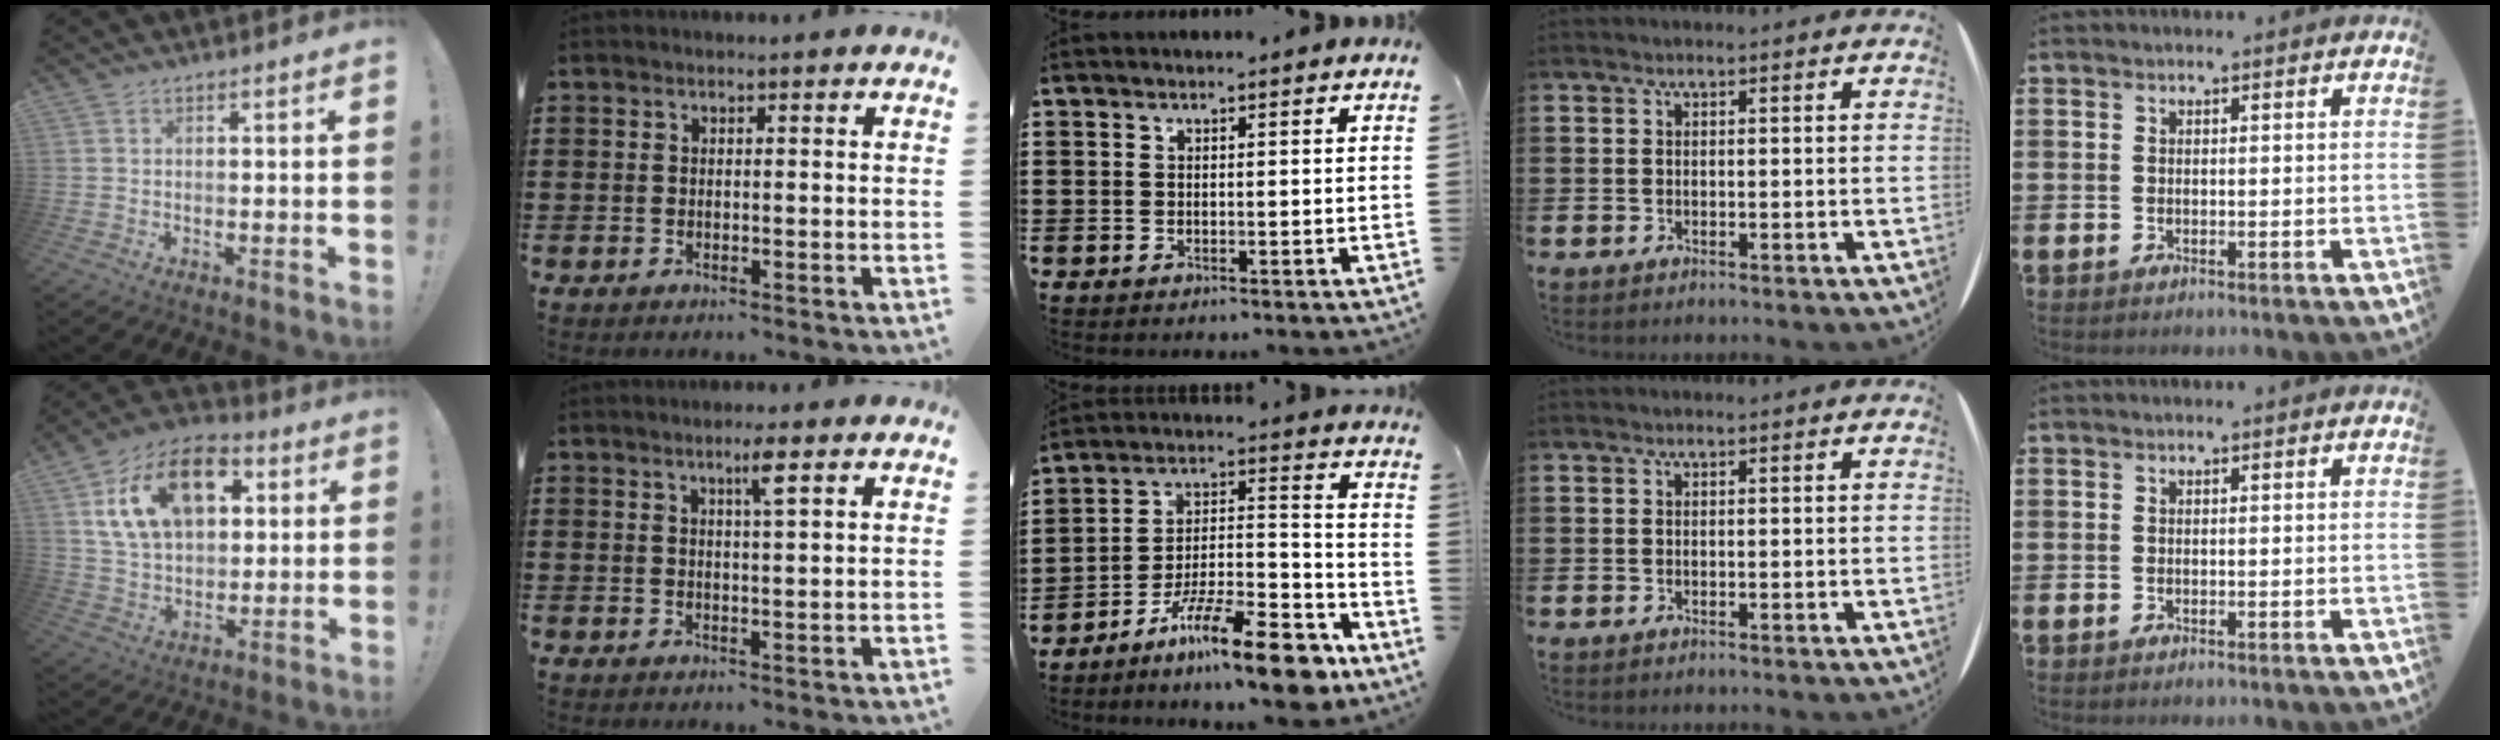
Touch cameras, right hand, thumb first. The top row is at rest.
{"thumb": {"total": 19.6, "force": [7.7, 12.8, 12.7], "torque": [-0.207, -0.022, 0.141]}, "index": {"total": 2.8, "force": [1.5, -0.1, 2.4], "torque": [-0.042, -0.005, 0.022]}, "middle": {"total": 15.0, "force": [-11.4, 2.3, 9.5], "torque": [-0.152, 0.043, -0.202]}}